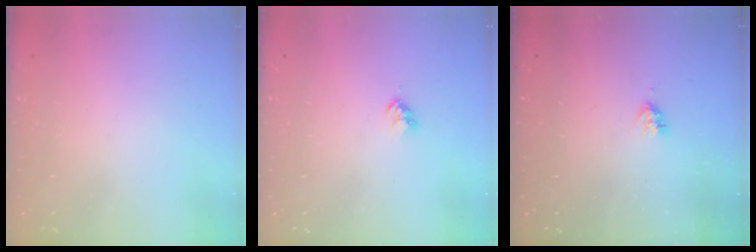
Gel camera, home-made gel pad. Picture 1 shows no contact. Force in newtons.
{"total": 2.8, "press": 2.8, "slide": 0.4}
{"total": 3.6, "press": 3.6, "slide": 0.5}